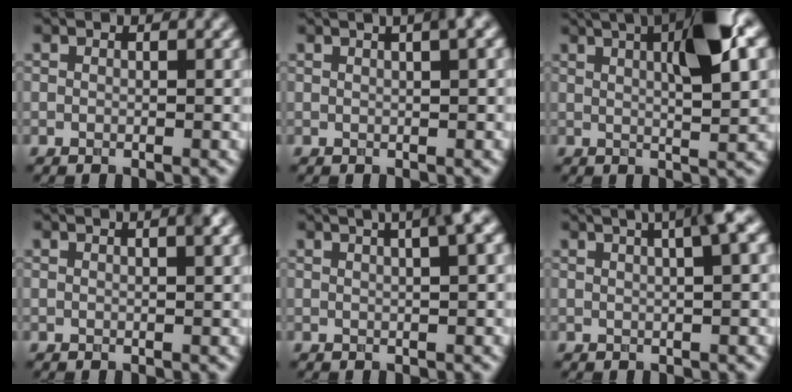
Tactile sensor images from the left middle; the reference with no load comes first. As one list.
[{"total": 2.8, "force": [1.4, 0.7, 2.4], "torque": [-0.020, 0.008, 0.006]}, {"total": 8.8, "force": [3.0, 2.3, 7.9], "torque": [-0.107, 0.015, 0.044]}, {"total": 1.6, "force": [0.8, 0.4, 1.3], "torque": [-0.014, 0.004, 0.005]}, {"total": 4.3, "force": [2.0, 1.2, 3.6], "torque": [-0.027, 0.018, 0.010]}, {"total": 4.8, "force": [2.2, 1.3, 4.1], "torque": [-0.036, 0.019, 0.014]}]